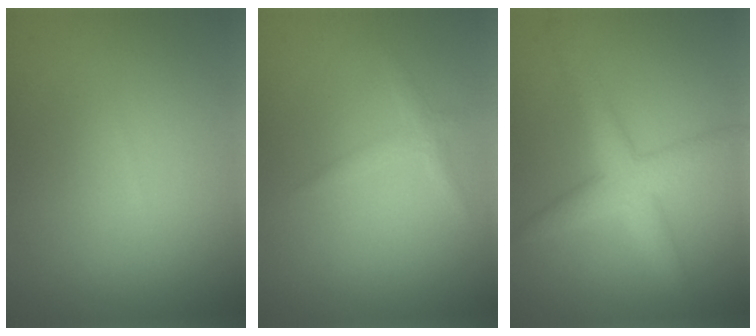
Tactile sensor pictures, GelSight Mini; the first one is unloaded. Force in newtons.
{"total": 1.3, "press": 1.3, "slide": 0.0}
{"total": 4.4, "press": 4.4, "slide": 0.1}